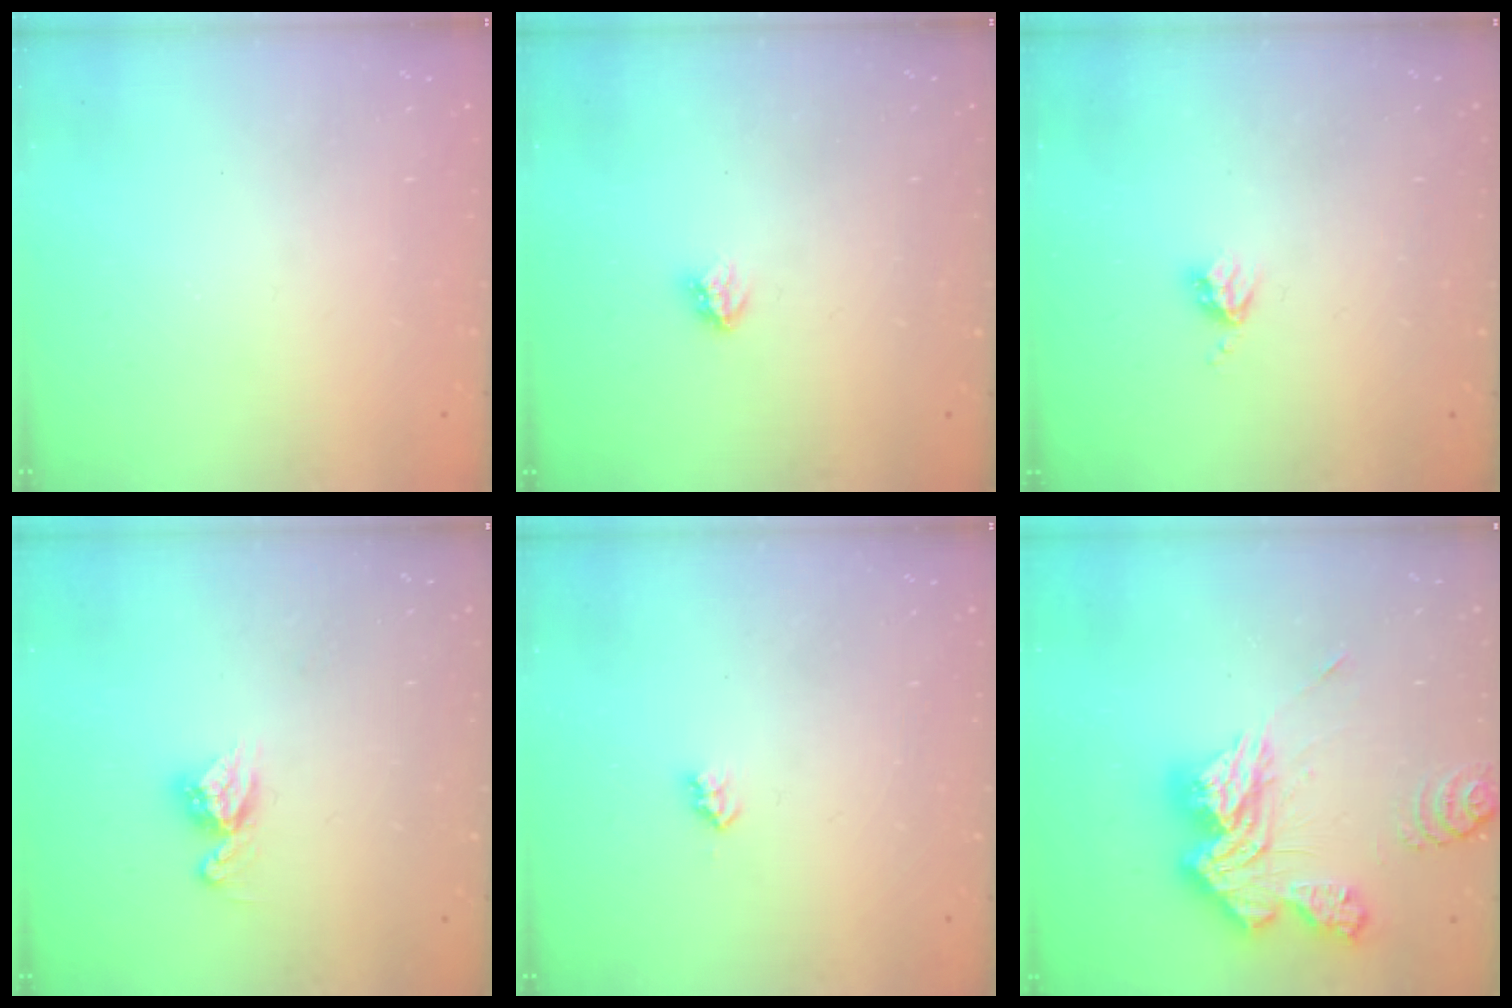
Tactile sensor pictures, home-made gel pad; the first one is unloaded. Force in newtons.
{"total": 3.0, "press": 2.9, "slide": 0.4}
{"total": 3.8, "press": 3.8, "slide": 0.5}
{"total": 8.4, "press": 8.4, "slide": 0.7}
{"total": 2.6, "press": 2.5, "slide": 0.4}
{"total": 20.4, "press": 20.3, "slide": 1.9}